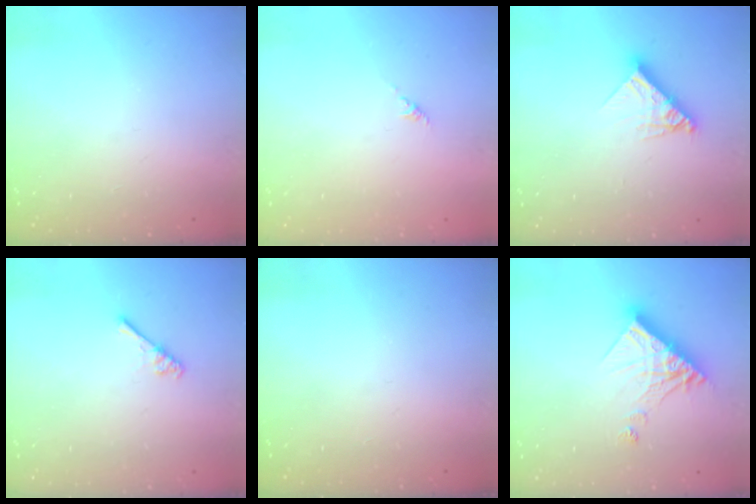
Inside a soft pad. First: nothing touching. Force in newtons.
{"total": 0.6, "press": 0.4, "slide": 0.4}
{"total": 10.7, "press": 10.6, "slide": 0.9}
{"total": 3.2, "press": 3.1, "slide": 0.5}
{"total": 0.0}
{"total": 12.7, "press": 12.6, "slide": 1.2}